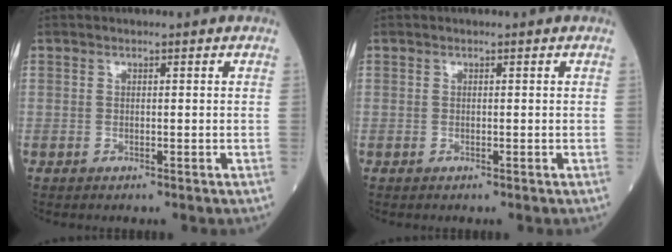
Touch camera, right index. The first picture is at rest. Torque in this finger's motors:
{"motor_torque": [0.07, 0.00, 0.00, -0.01]}